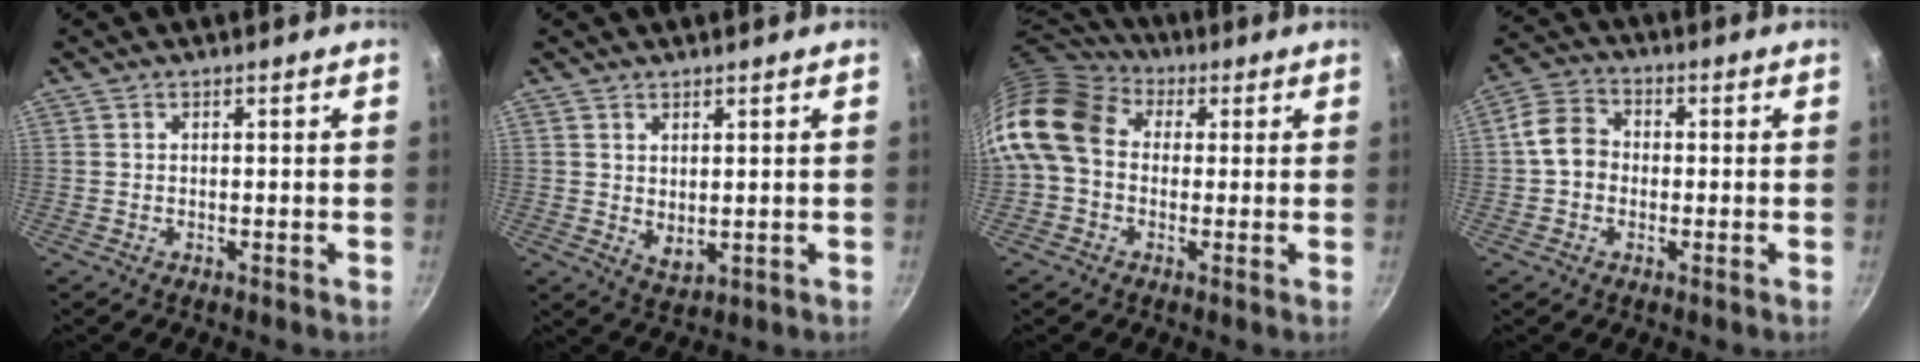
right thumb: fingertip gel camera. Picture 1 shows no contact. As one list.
[{"total": 3.5, "force": [1.3, 1.9, 2.6], "torque": [-0.038, -0.020, 0.027]}, {"total": 13.9, "force": [1.6, 10.9, 8.6], "torque": [-0.151, 0.023, 0.008]}, {"total": 7.0, "force": [-0.5, 5.8, 4.0], "torque": [-0.051, 0.020, -0.025]}]